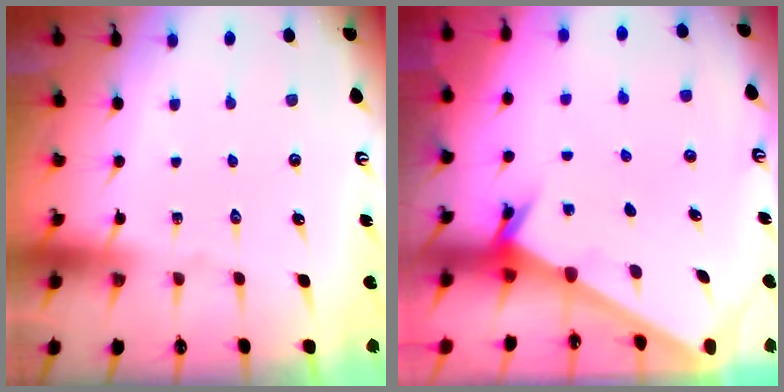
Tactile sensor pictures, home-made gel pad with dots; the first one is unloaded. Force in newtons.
{"total": 2.4, "press": 2.3, "slide": 0.2}